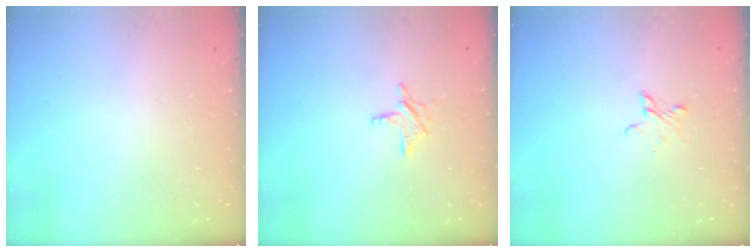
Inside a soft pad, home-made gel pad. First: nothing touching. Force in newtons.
{"total": 3.9, "press": 3.9, "slide": 0.3}
{"total": 4.0, "press": 4.0, "slide": 0.3}